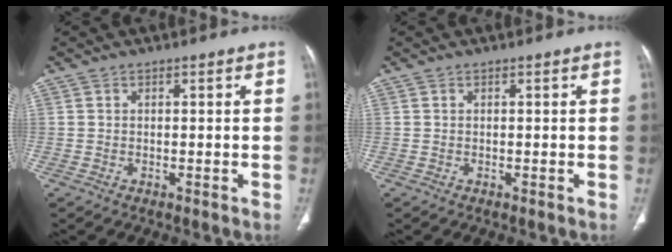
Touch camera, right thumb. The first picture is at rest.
{"total": 0.0}